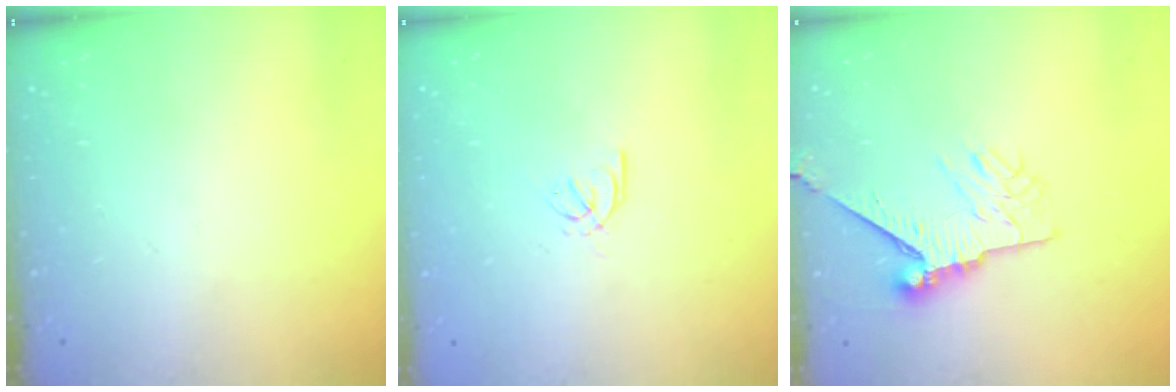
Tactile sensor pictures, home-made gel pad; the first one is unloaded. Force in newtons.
{"total": 2.1, "press": 2.0, "slide": 0.5}
{"total": 9.6, "press": 9.5, "slide": 1.0}